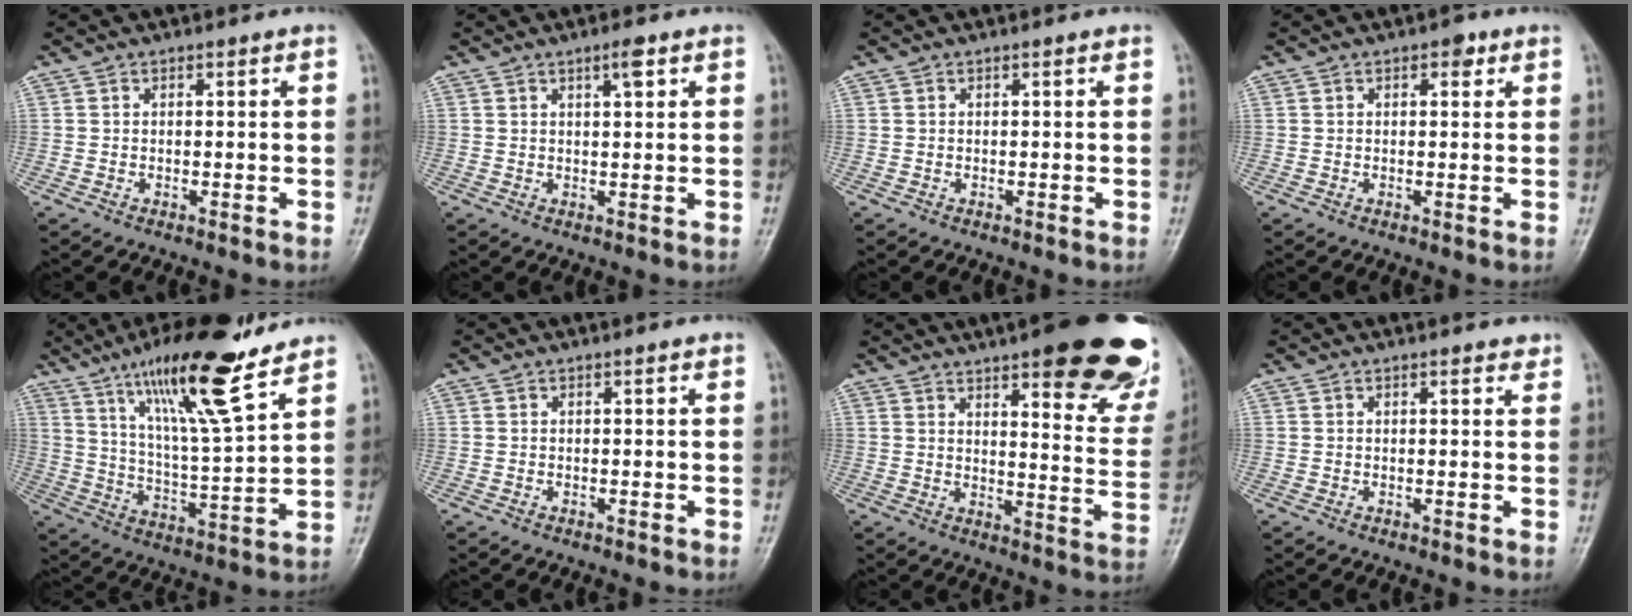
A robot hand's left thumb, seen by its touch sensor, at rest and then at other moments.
{"total": 2.6, "force": [1.4, 0.6, 2.0], "torque": [-0.029, -0.007, 0.022]}
{"total": 0.0}
{"total": 2.0, "force": [1.0, 1.2, 1.3], "torque": [-0.004, 0.000, 0.009]}
{"total": 18.3, "force": [12.4, 2.7, 13.1], "torque": [-0.213, -0.063, 0.218]}
{"total": 0.0}
{"total": 26.5, "force": [17.1, 7.4, 18.8], "torque": [-0.195, -0.070, 0.209]}
{"total": 1.7, "force": [1.3, 0.6, 0.8], "torque": [-0.006, -0.004, 0.014]}